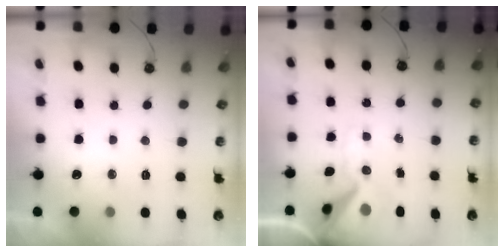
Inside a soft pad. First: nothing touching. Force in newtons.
{"total": 13.7, "press": 13.5, "slide": 2.0}